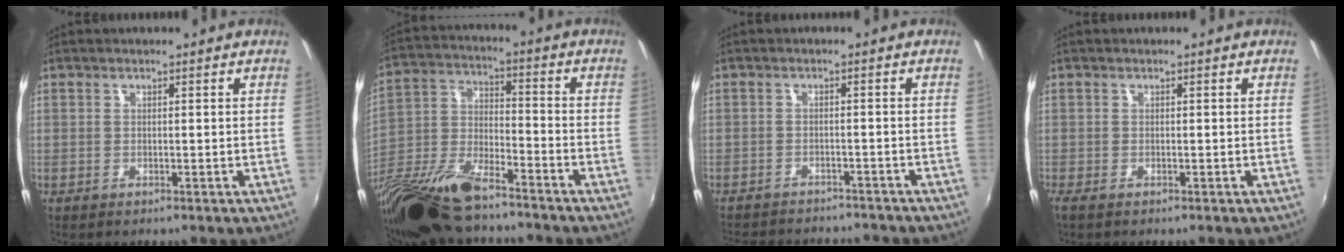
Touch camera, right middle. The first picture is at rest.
{"total": 19.9, "force": [-14.9, 6.1, 11.8], "torque": [-0.263, -0.042, -0.280]}
{"total": 13.1, "force": [-11.6, 3.6, 4.7], "torque": [-0.106, -0.009, -0.159]}
{"total": 0.8, "force": [-0.6, -0.1, 0.5], "torque": [-0.011, -0.002, -0.011]}